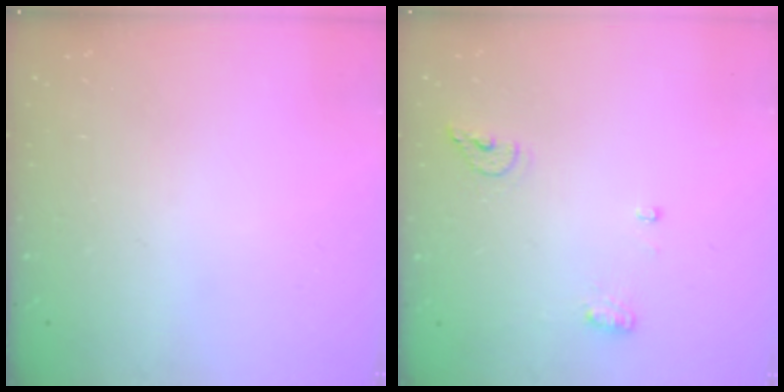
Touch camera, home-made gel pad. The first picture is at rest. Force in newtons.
{"total": 6.6, "press": 6.5, "slide": 1.0}